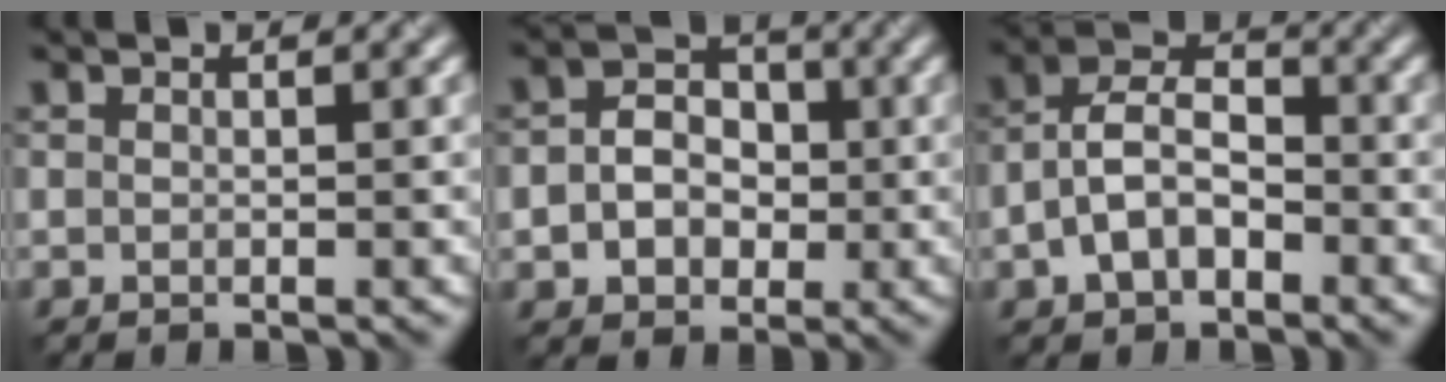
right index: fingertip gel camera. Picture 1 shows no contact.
{"total": 4.0, "force": [-0.2, 3.3, 2.2], "torque": [-0.028, 0.008, -0.013]}
{"total": 4.4, "force": [-1.4, 2.9, 3.1], "torque": [-0.062, 0.019, -0.037]}